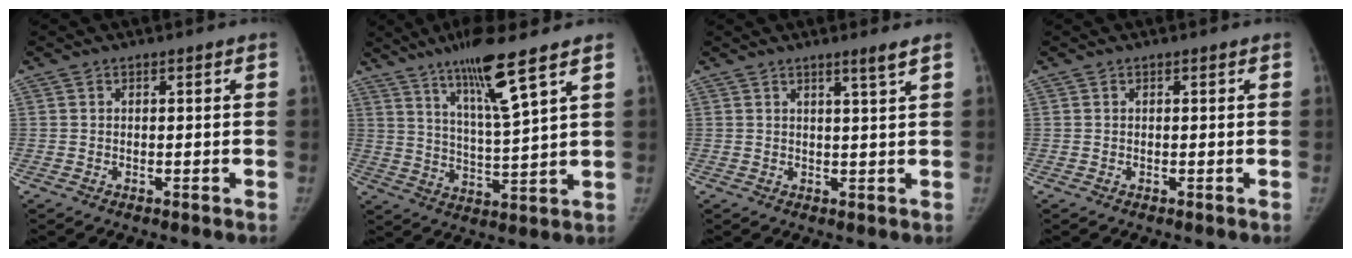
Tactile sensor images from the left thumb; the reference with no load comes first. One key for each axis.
{"total": 12.2, "fx": 7.6, "fy": 0.4, "fz": 9.5, "tx": -0.168, "ty": -0.048, "tz": 0.141}
{"total": 2.6, "fx": 1.7, "fy": -0.7, "fz": 1.8, "tx": -0.030, "ty": -0.017, "tz": 0.031}
{"total": 0.0}